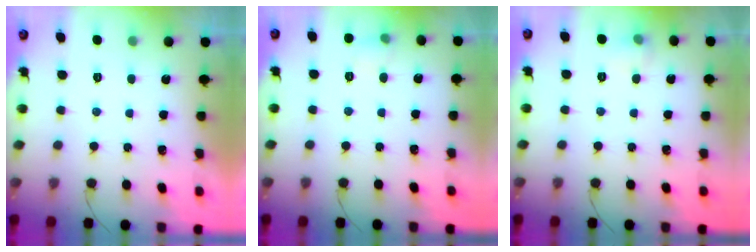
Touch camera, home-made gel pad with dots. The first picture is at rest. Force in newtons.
{"total": 5.3, "press": 5.1, "slide": 1.5}
{"total": 5.8, "press": 5.6, "slide": 1.6}